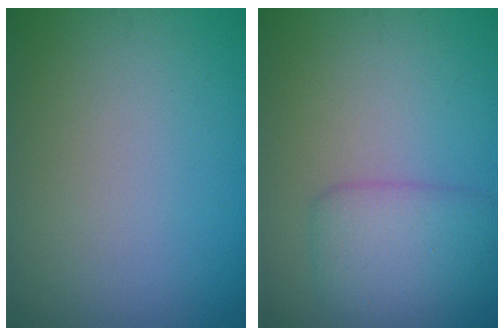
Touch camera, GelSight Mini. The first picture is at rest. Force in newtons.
{"total": 3.7, "press": 3.7, "slide": 0.1}